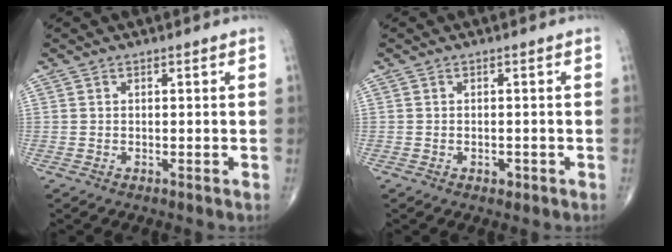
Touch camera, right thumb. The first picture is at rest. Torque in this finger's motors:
{"motor_torque": [-0.25, 0.09, 0.10, 0.18, 0.02]}